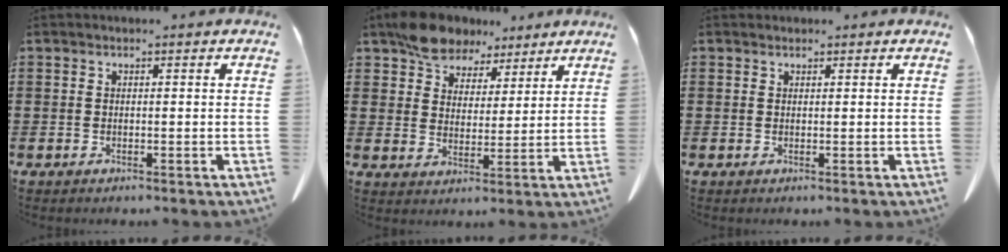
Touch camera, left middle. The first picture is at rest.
{"total": 7.2, "force": [6.1, 3.6, 1.5], "torque": [-0.059, -0.004, 0.118]}
{"total": 0.7, "force": [0.7, 0.3, 0.1], "torque": [-0.003, 0.001, 0.014]}